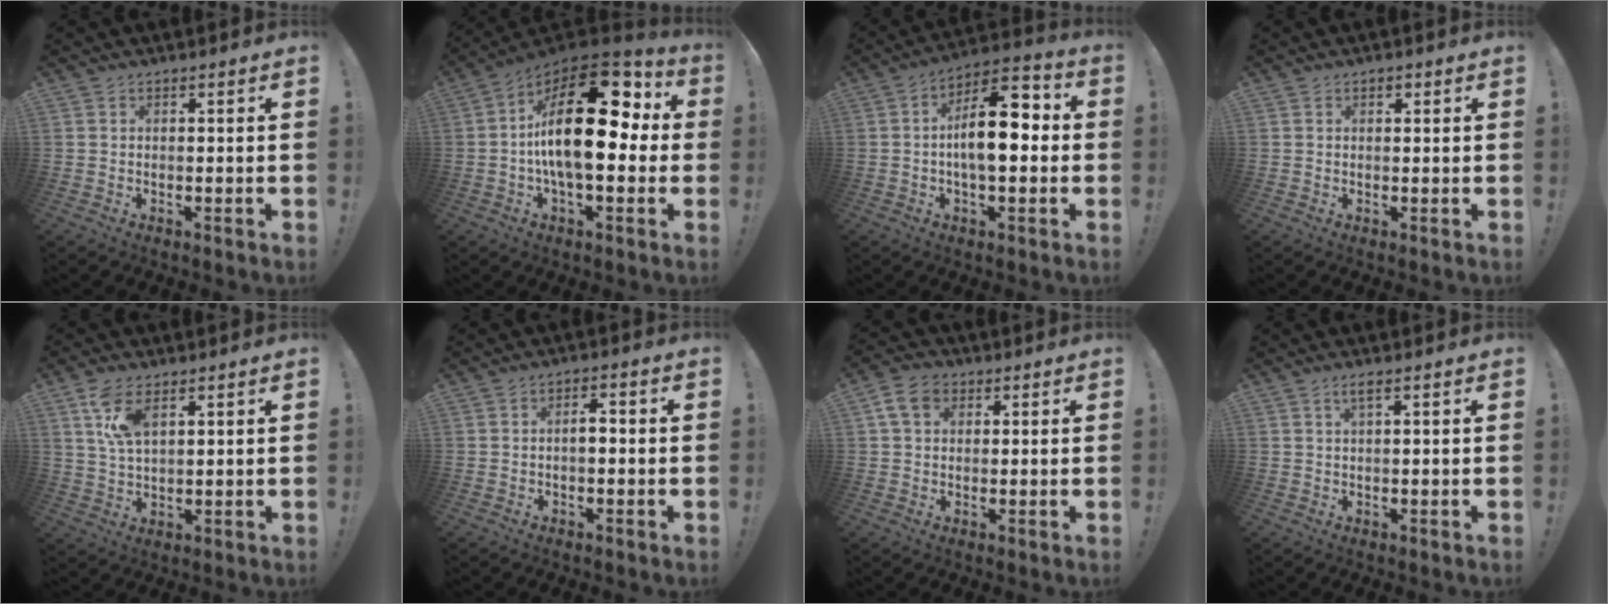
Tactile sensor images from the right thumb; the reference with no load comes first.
{"total": 25.5, "force": [2.0, 11.7, 22.5], "torque": [-0.389, -0.001, 0.032]}
{"total": 14.9, "force": [-0.4, 6.7, 13.3], "torque": [-0.209, 0.010, -0.015]}
{"total": 1.0, "force": [0.5, 0.7, 0.4], "torque": [-0.005, 0.000, 0.009]}
{"total": 8.3, "force": [4.2, 3.9, 6.1], "torque": [-0.122, -0.007, 0.075]}
{"total": 3.1, "force": [-1.0, 1.3, 2.7], "torque": [-0.049, 0.011, -0.020]}
{"total": 7.6, "force": [2.7, 5.5, 4.4], "torque": [-0.088, 0.007, 0.055]}
{"total": 2.1, "force": [0.9, 0.2, 1.9], "torque": [-0.036, 0.000, 0.013]}